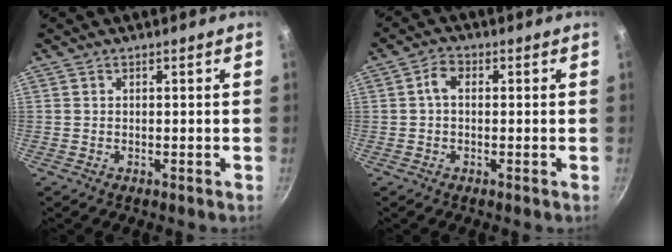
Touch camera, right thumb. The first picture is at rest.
{"total": 2.9, "force": [0.1, 1.9, 2.1], "torque": [-0.040, 0.010, -0.005]}